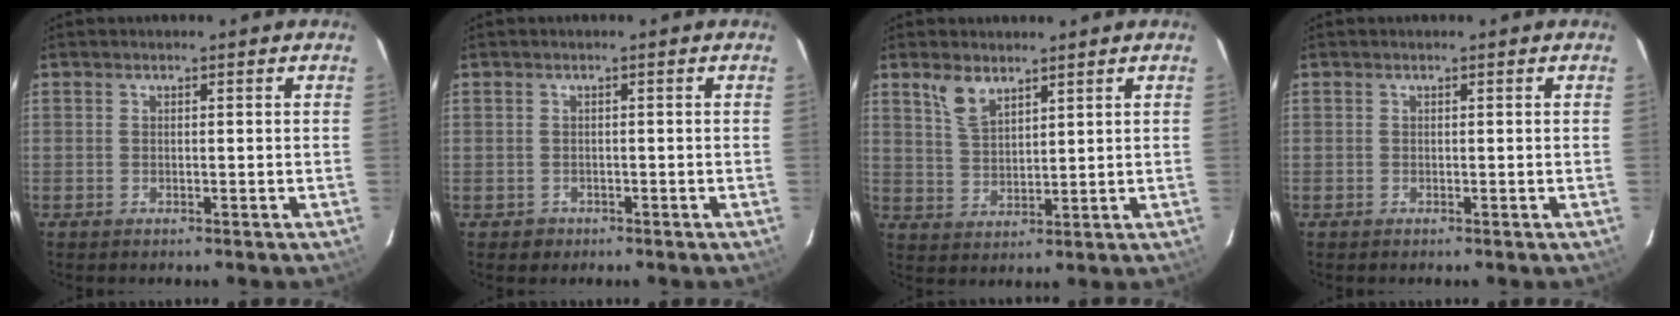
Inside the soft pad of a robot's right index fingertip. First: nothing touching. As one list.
[{"total": 2.1, "force": [-0.7, 2.0, 0.1], "torque": [-0.004, 0.005, -0.008]}, {"total": 5.5, "force": [3.9, 2.4, 3.1], "torque": [-0.059, 0.003, 0.081]}, {"total": 0.0}]